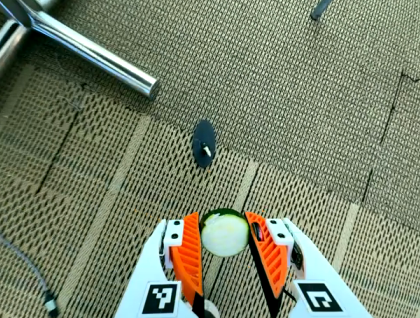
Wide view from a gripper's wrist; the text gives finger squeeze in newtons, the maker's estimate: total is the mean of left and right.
{"total": 9.5, "left": 9.0, "right": 9.9}